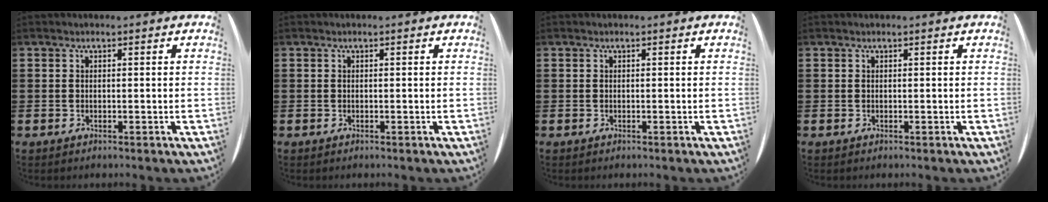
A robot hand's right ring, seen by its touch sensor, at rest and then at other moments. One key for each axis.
{"total": 0.0}
{"total": 0.0}
{"total": 0.0}